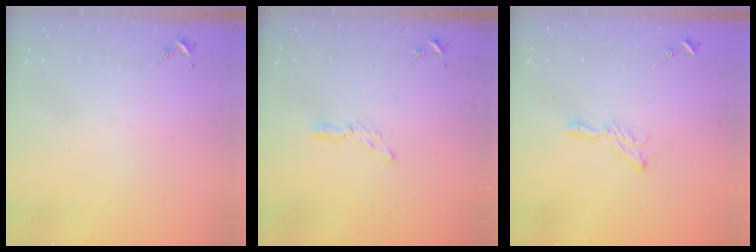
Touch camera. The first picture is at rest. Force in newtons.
{"total": 6.9, "press": 6.9, "slide": 0.4}
{"total": 6.3, "press": 6.3, "slide": 0.3}